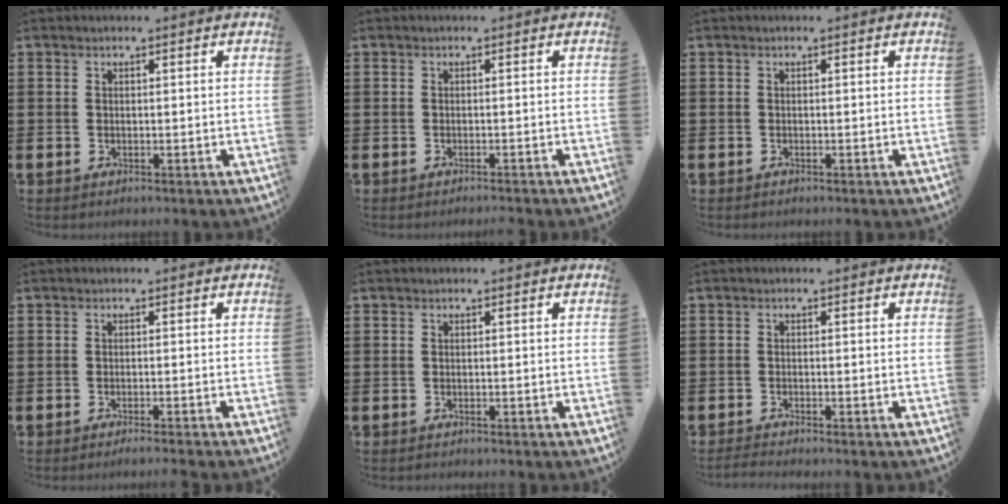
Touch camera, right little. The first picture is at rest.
{"total": 0.6, "force": [-0.6, -0.2, 0.1], "torque": [0.000, -0.001, -0.013]}
{"total": 0.0}
{"total": 0.9, "force": [-0.8, -0.2, 0.4], "torque": [-0.004, -0.002, -0.016]}
{"total": 0.0}
{"total": 0.9, "force": [-0.8, 0.0, 0.5], "torque": [-0.008, -0.001, -0.016]}